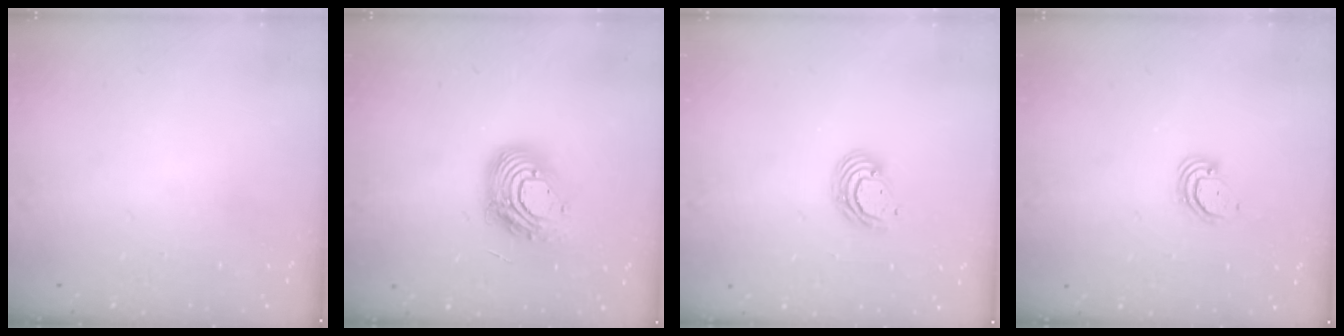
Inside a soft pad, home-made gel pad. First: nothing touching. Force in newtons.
{"total": 14.4, "press": 14.3, "slide": 1.3}
{"total": 5.6, "press": 5.6, "slide": 0.2}
{"total": 2.9, "press": 2.9, "slide": 0.2}